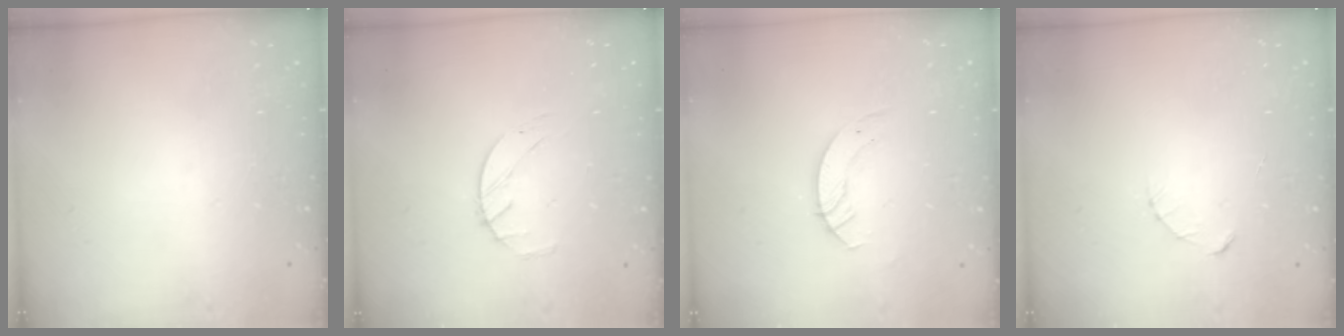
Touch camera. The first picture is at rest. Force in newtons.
{"total": 2.5, "press": 2.5, "slide": 0.4}
{"total": 3.5, "press": 3.5, "slide": 0.3}
{"total": 2.3, "press": 2.3, "slide": 0.3}